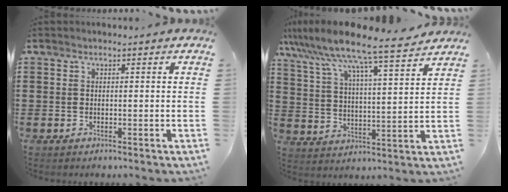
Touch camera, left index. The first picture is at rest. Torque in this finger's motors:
{"motor_torque": [1.08, -1.06, 0.58, 0.21]}